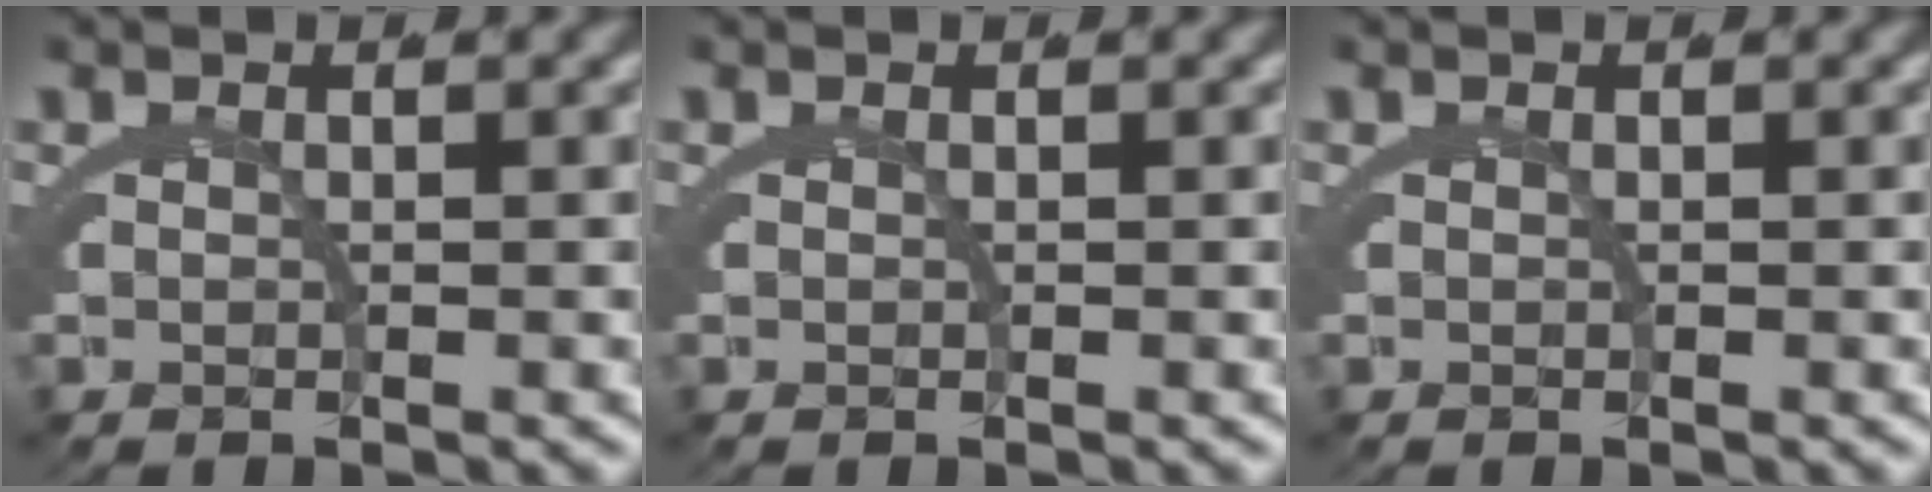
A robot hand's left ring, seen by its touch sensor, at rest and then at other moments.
{"total": 0.0}
{"total": 0.0}